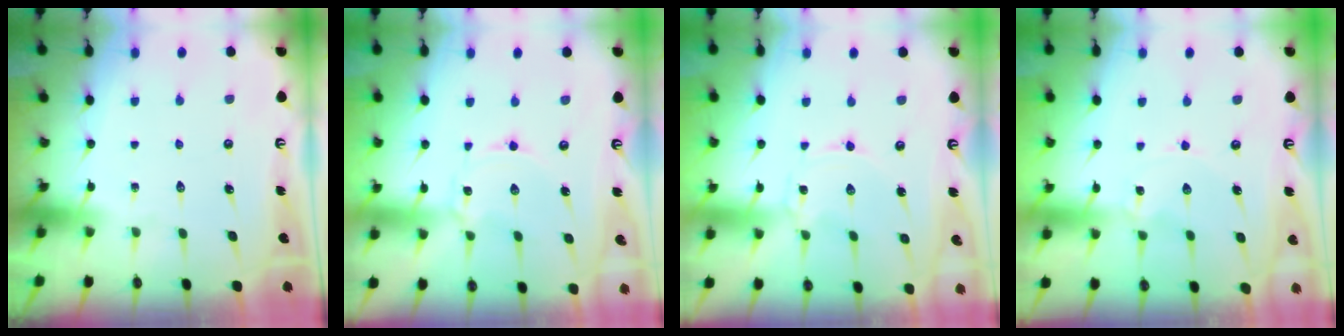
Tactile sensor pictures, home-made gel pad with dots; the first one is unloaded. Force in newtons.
{"total": 0.8, "press": 0.8, "slide": 0.1}
{"total": 0.0}
{"total": 0.0}